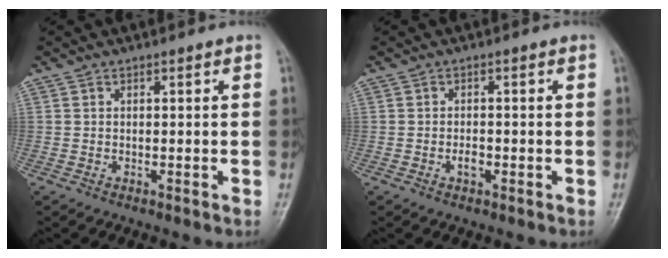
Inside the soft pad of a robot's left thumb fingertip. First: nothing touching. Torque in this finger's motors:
{"motor_torque": [-0.19, 0.22, 0.32, 0.12, 0.00]}